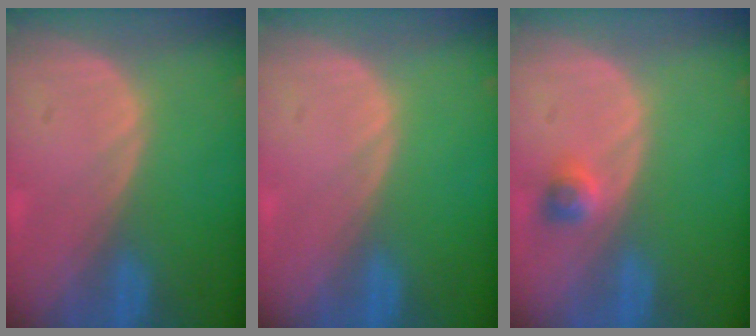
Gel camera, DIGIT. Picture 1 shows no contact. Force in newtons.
{"total": 0.0}
{"total": 2.3, "press": 2.0, "slide": 1.1}